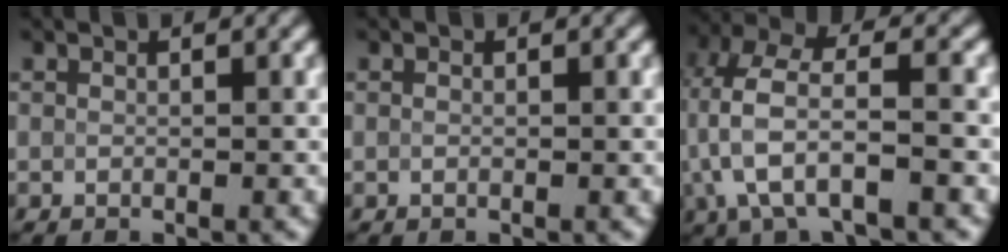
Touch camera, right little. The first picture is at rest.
{"total": 0.0}
{"total": 8.0, "force": [-1.0, 3.6, 7.0], "torque": [-0.149, 0.013, -0.025]}